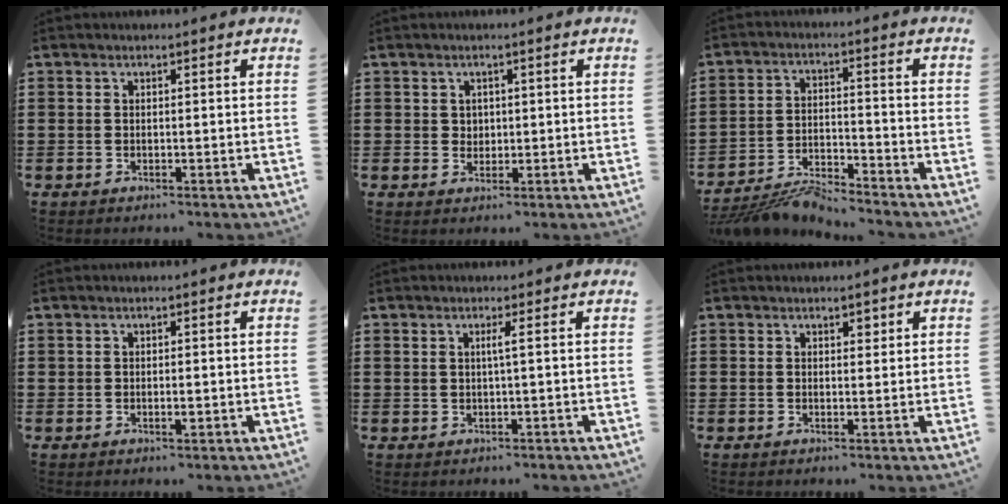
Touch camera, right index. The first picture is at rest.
{"total": 1.5, "force": [0.6, 1.4, 0.2], "torque": [-0.010, 0.007, 0.011]}
{"total": 5.7, "force": [-5.6, 0.2, 1.1], "torque": [-0.029, 0.000, -0.111]}
{"total": 1.1, "force": [-0.2, 0.4, 1.0], "torque": [-0.018, -0.001, -0.003]}
{"total": 1.4, "force": [0.4, -0.2, 1.4], "torque": [-0.028, -0.003, 0.005]}
{"total": 1.2, "force": [0.7, 0.7, 0.6], "torque": [-0.004, 0.001, 0.011]}